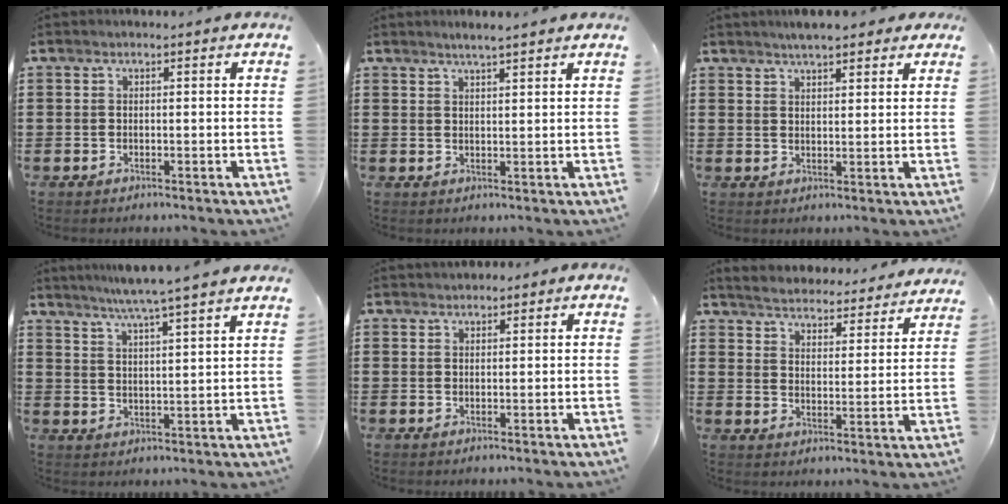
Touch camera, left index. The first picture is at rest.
{"total": 2.0, "force": [1.9, -0.2, 0.7], "torque": [-0.017, 0.000, 0.035]}
{"total": 3.6, "force": [3.1, 0.8, 1.6], "torque": [-0.038, 0.001, 0.057]}
{"total": 5.4, "force": [4.6, -1.4, 2.3], "torque": [-0.059, -0.023, 0.078]}
{"total": 0.8, "force": [0.6, 0.6, 0.0], "torque": [-0.003, 0.004, 0.011]}
{"total": 4.0, "force": [4.0, -0.1, -0.6], "torque": [-0.016, -0.037, 0.062]}